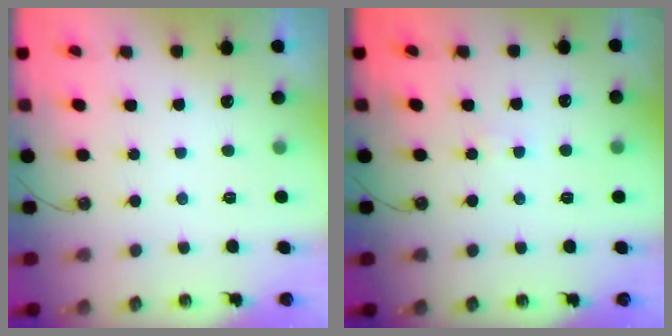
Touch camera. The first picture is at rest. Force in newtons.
{"total": 1.9, "press": 1.9, "slide": 0.2}